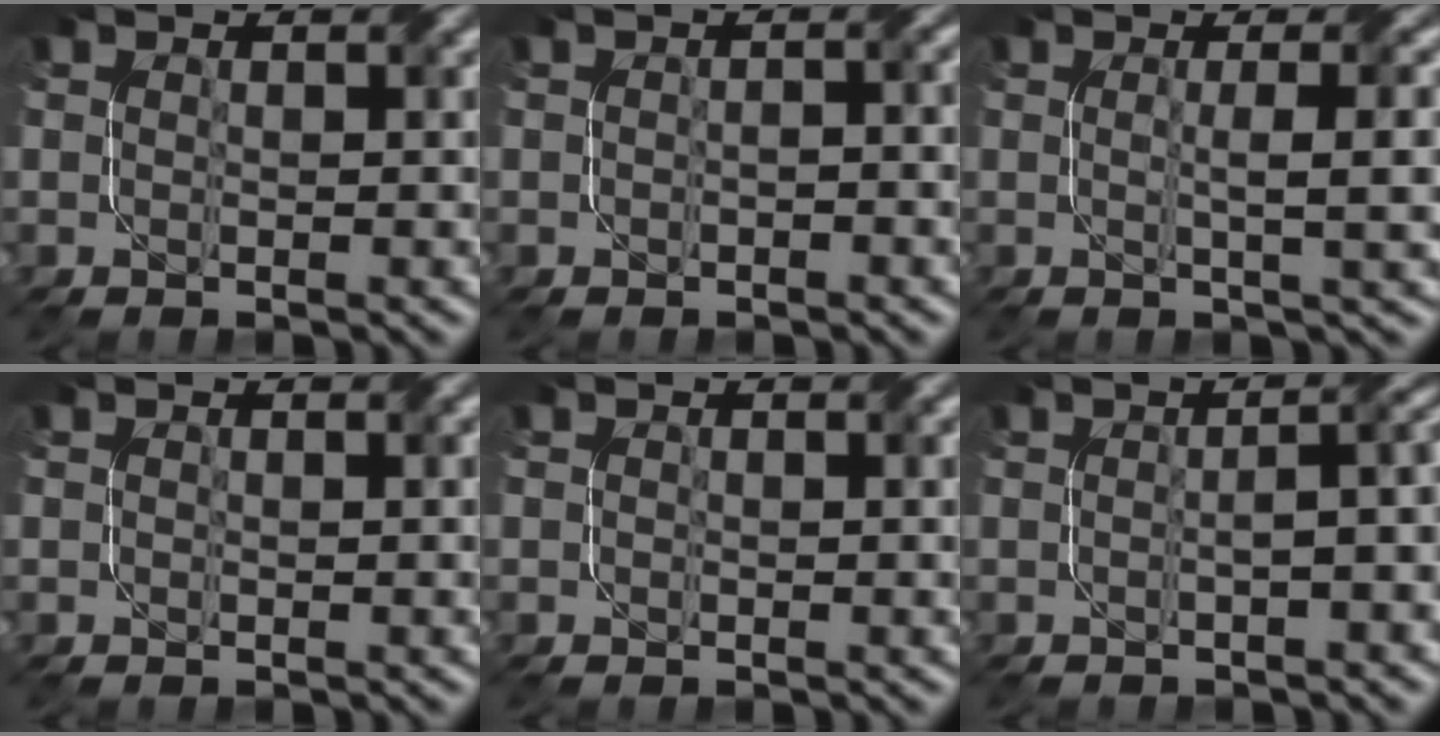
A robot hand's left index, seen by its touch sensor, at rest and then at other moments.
{"total": 2.0, "force": [-0.1, 1.0, 1.7], "torque": [-0.020, 0.001, -0.003]}
{"total": 4.3, "force": [0.2, 1.0, 4.2], "torque": [-0.053, 0.007, 0.001]}
{"total": 0.9, "force": [0.5, 0.3, 0.8], "torque": [-0.010, 0.001, 0.009]}
{"total": 1.2, "force": [0.5, 0.6, 0.9], "torque": [-0.009, -0.001, 0.009]}
{"total": 5.1, "force": [0.0, 1.9, 4.7], "torque": [-0.035, 0.020, -0.005]}